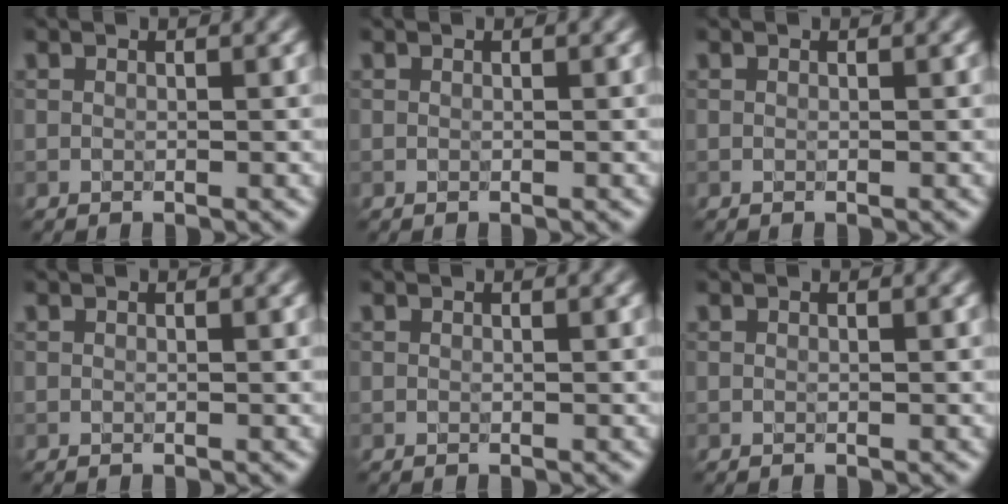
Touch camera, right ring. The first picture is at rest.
{"total": 0.0}
{"total": 0.0}
{"total": 0.0}
{"total": 0.0}
{"total": 0.0}